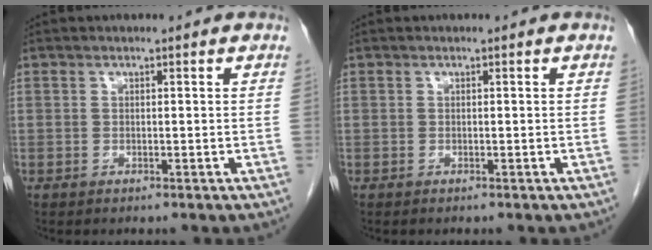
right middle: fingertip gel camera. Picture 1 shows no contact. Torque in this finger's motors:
{"motor_torque": [0.23, -0.03, 0.03, 0.01]}